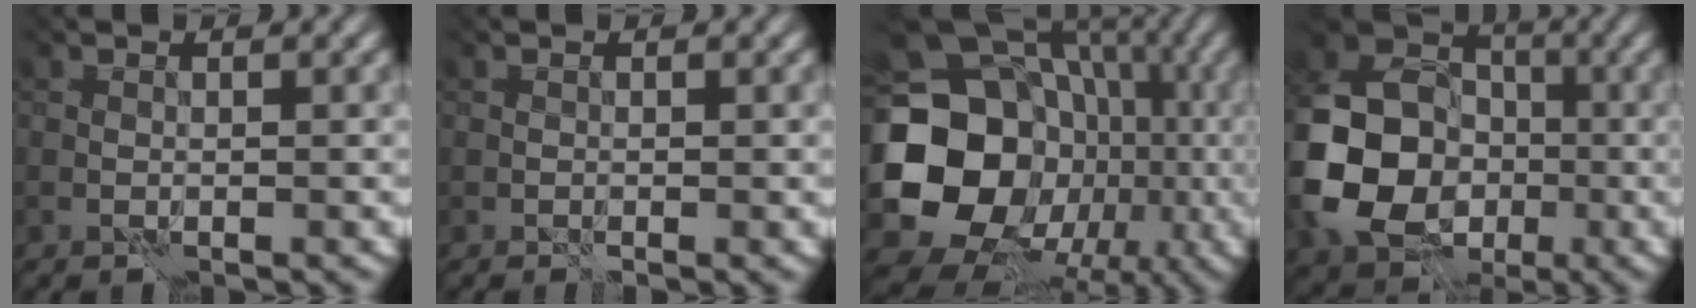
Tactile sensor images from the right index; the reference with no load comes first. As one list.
[{"total": 0.0}, {"total": 17.0, "force": [-1.4, 14.8, 8.3], "torque": [-0.158, -0.020, -0.016]}, {"total": 12.3, "force": [-2.3, 10.2, 6.4], "torque": [-0.169, -0.016, -0.046]}]